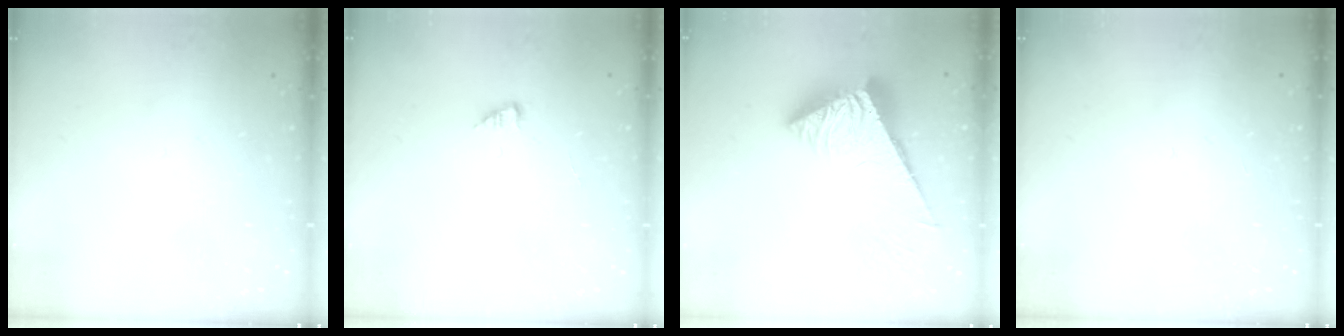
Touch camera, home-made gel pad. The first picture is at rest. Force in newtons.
{"total": 1.2, "press": 1.2, "slide": 0.2}
{"total": 7.3, "press": 7.2, "slide": 0.6}
{"total": 0.0}